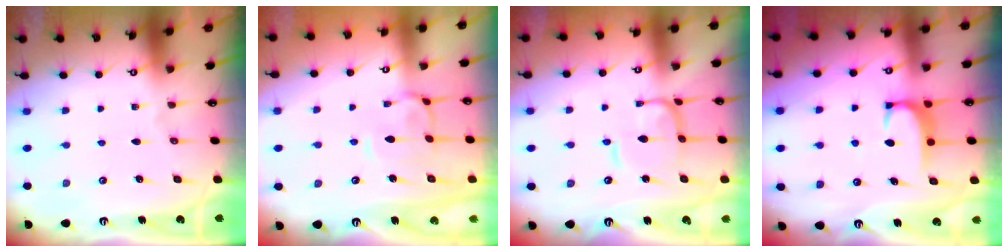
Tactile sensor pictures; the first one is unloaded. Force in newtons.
{"total": 0.8, "press": 0.4, "slide": 0.7}
{"total": 2.2, "press": 2.2, "slide": 0.5}
{"total": 1.8, "press": 1.7, "slide": 0.5}